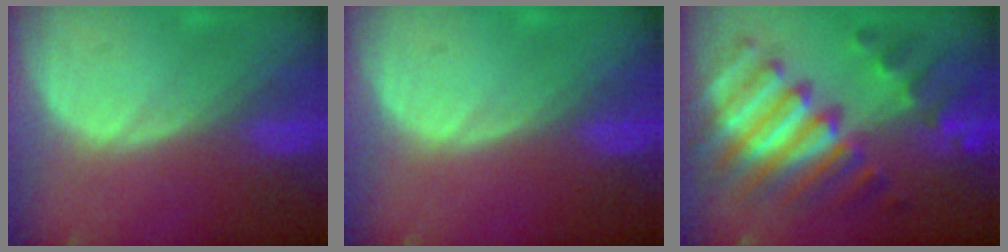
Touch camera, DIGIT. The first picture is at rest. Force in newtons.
{"total": 0.0}
{"total": 11.7, "press": 11.6, "slide": 1.0}